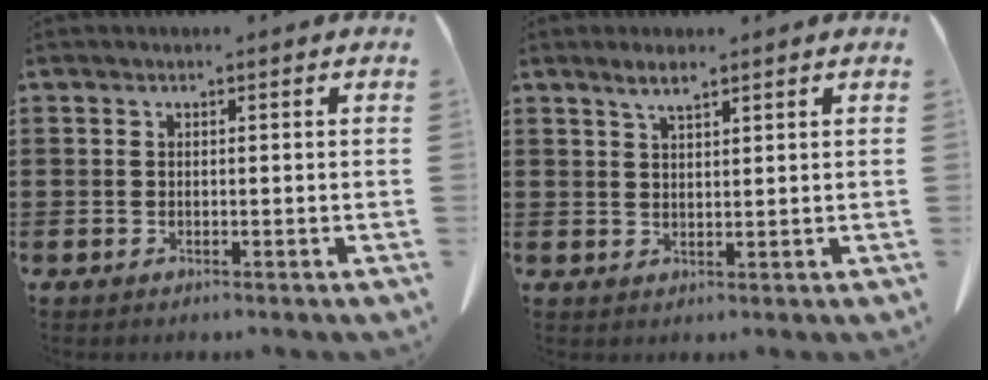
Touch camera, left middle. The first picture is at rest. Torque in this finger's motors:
{"motor_torque": [0.02, 0.07, 0.02, 0.00]}